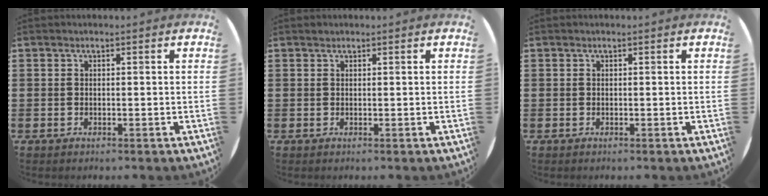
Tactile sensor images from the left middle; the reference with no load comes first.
{"total": 0.0}
{"total": 0.0}